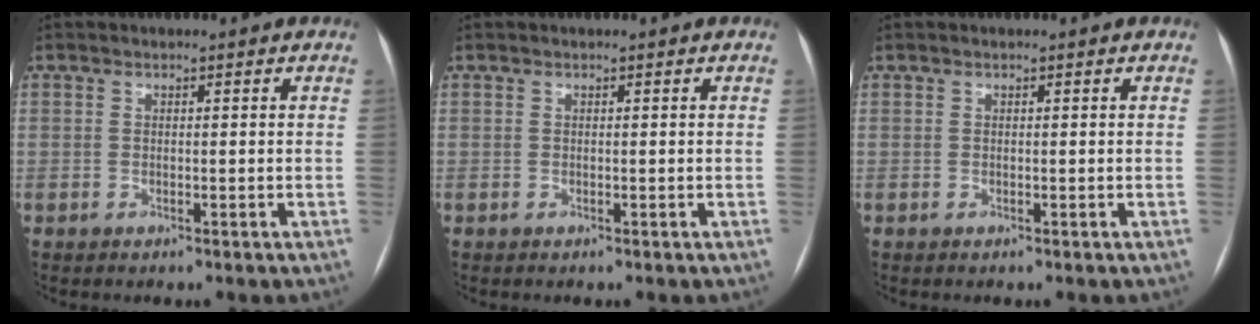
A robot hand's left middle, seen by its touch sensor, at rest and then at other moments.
{"total": 0.0}
{"total": 0.0}